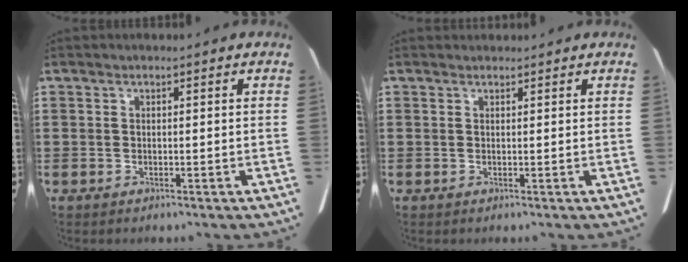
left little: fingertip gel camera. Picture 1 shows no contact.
{"total": 0.6, "force": [0.6, 0.2, 0.0], "torque": [0.000, 0.001, 0.012]}